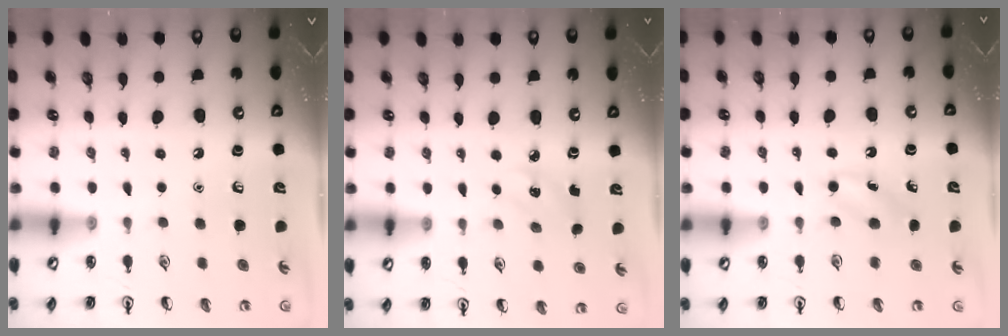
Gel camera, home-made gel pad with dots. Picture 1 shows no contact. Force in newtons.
{"total": 2.5, "press": 2.4, "slide": 0.9}
{"total": 4.1, "press": 3.9, "slide": 1.3}